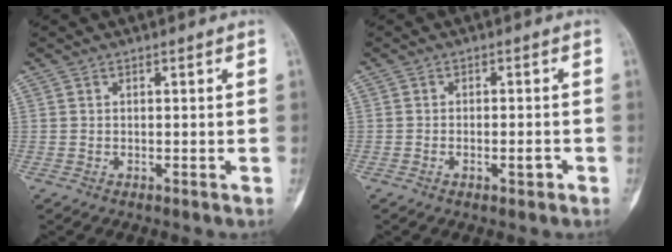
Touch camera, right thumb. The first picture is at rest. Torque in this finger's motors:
{"motor_torque": [-0.43, 0.28, -0.04, -0.09, -0.02]}